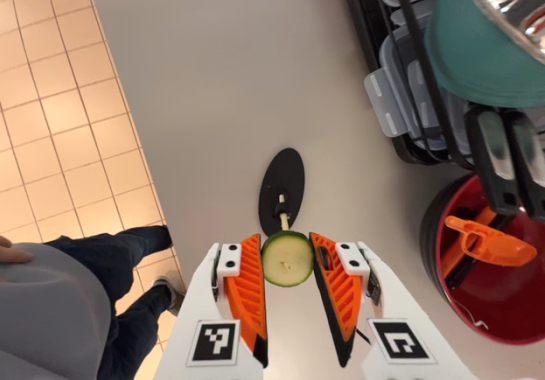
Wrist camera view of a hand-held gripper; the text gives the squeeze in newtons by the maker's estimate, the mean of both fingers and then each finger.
{"total": 7.5, "left": 7.7, "right": 7.3}